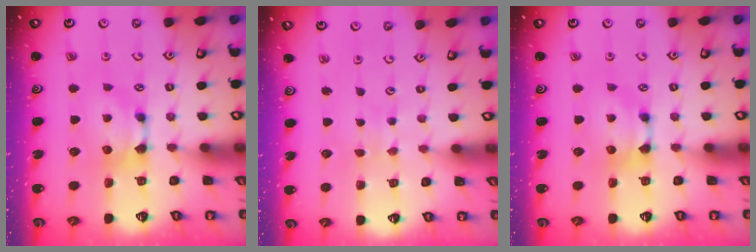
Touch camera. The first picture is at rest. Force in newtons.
{"total": 3.9, "press": 3.8, "slide": 0.3}
{"total": 0.0}